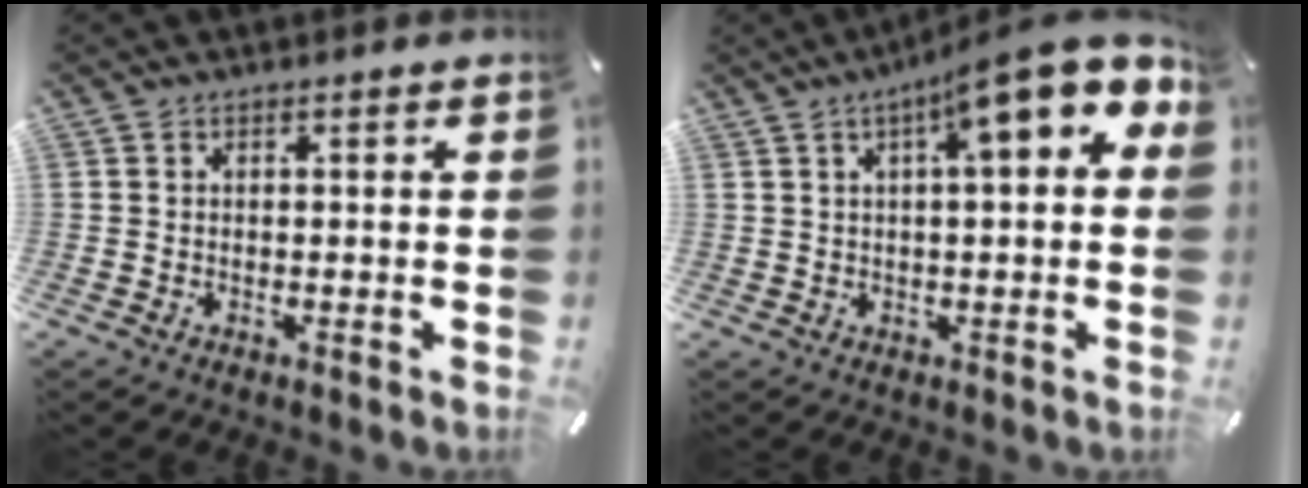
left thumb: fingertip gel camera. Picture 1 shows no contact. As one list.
[{"total": 13.5, "force": [6.8, 2.7, 11.3], "torque": [-0.175, -0.041, 0.106]}]